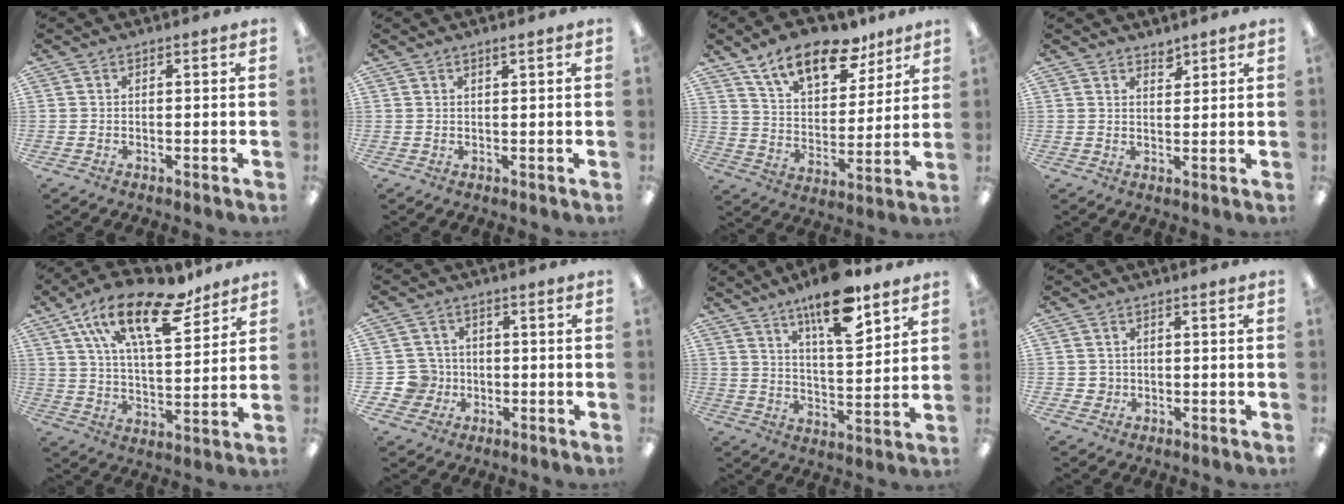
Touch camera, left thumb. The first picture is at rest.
{"total": 1.0, "force": [0.9, 0.1, 0.4], "torque": [-0.010, 0.000, 0.015]}
{"total": 16.2, "force": [11.5, 7.6, 8.5], "torque": [-0.141, -0.058, 0.202]}
{"total": 2.7, "force": [2.5, 1.0, 0.4], "torque": [0.006, -0.019, 0.044]}
{"total": 20.7, "force": [13.0, 8.6, 13.6], "torque": [-0.228, -0.060, 0.221]}
{"total": 6.2, "force": [-0.8, 6.1, 0.9], "torque": [-0.028, 0.014, -0.009]}
{"total": 15.7, "force": [11.1, 4.6, 10.1], "torque": [-0.157, -0.061, 0.181]}
{"total": 2.1, "force": [0.0, 2.1, 0.2], "torque": [-0.007, 0.004, -0.002]}